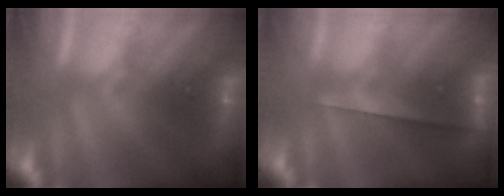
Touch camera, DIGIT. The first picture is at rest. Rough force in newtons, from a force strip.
{"total": 2.3}